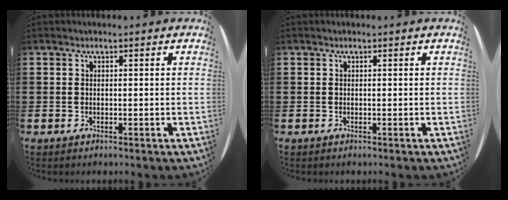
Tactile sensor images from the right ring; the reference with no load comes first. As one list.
[{"total": 0.0}]